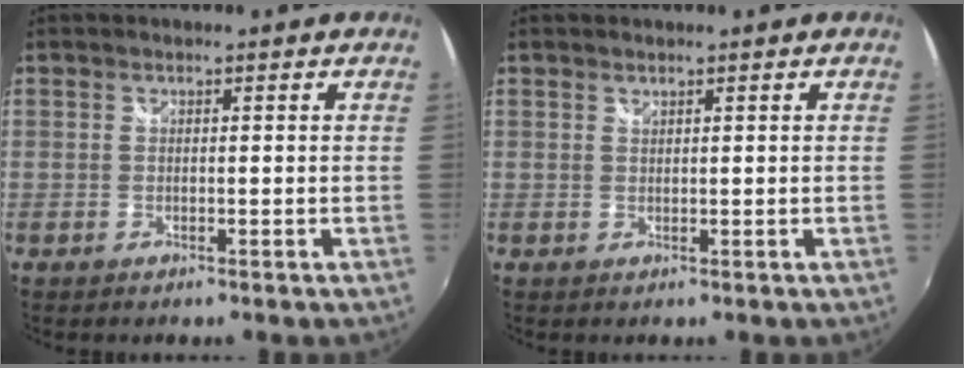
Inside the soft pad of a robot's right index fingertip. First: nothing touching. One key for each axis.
{"total": 0.5, "fx": 0.5, "fy": 0.0, "fz": 0.1, "tx": 0.001, "ty": 0.001, "tz": 0.010}